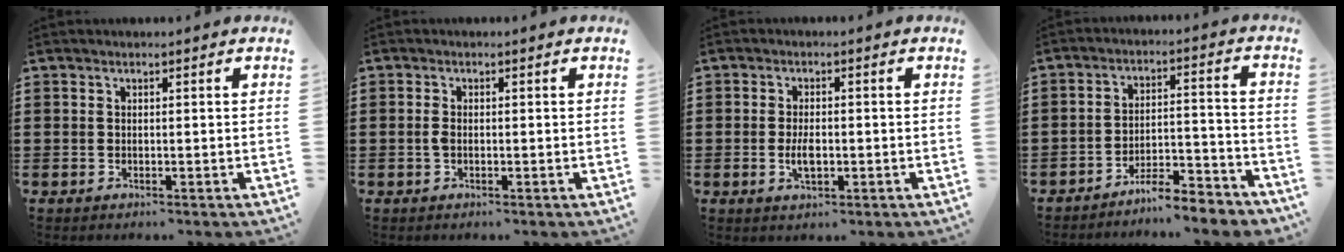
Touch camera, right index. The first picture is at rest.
{"total": 1.4, "force": [-0.3, 0.6, 1.2], "torque": [-0.030, -0.003, -0.009]}
{"total": 3.3, "force": [-0.6, 1.3, 3.0], "torque": [-0.063, -0.005, -0.011]}
{"total": 5.9, "force": [-5.7, 0.2, 1.5], "torque": [-0.024, 0.008, -0.111]}